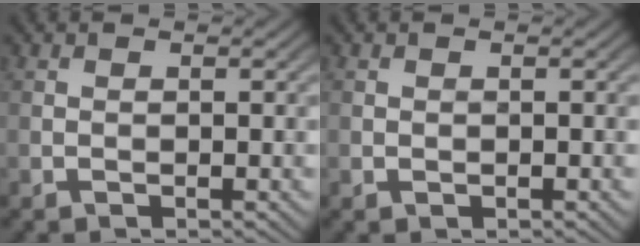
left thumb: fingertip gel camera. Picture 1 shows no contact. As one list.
[{"total": 0.6, "force": [0.0, 0.6, 0.1], "torque": [0.001, -0.005, 0.002]}]